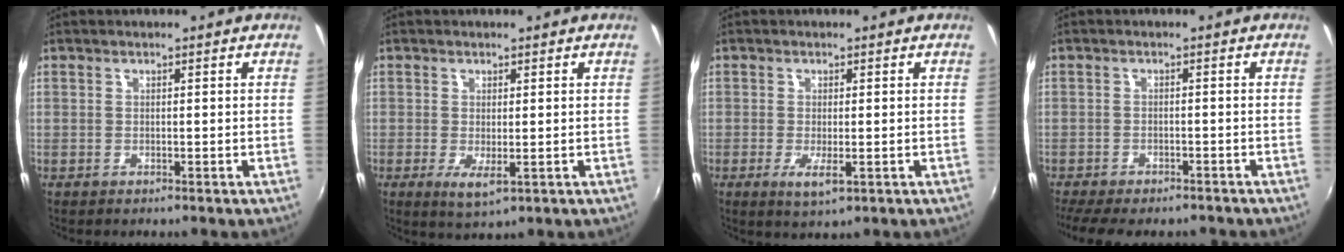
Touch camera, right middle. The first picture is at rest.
{"total": 3.6, "force": [-0.8, 1.2, 3.4], "torque": [-0.060, -0.016, -0.009]}
{"total": 3.7, "force": [-1.2, 1.0, 3.4], "torque": [-0.066, -0.015, -0.019]}
{"total": 10.0, "force": [-8.3, 3.1, 4.7], "torque": [-0.110, -0.031, -0.130]}